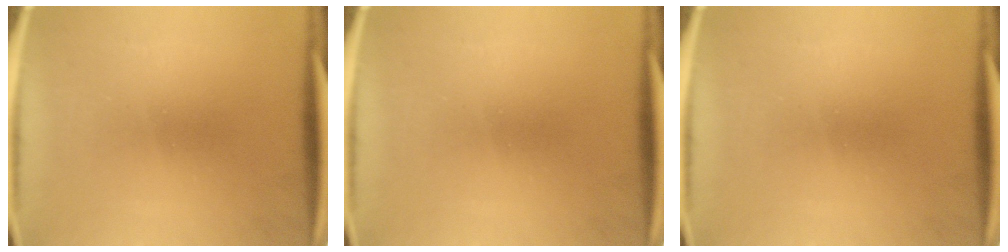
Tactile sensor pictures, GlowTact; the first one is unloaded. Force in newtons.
{"total": 0.0}
{"total": 0.0}